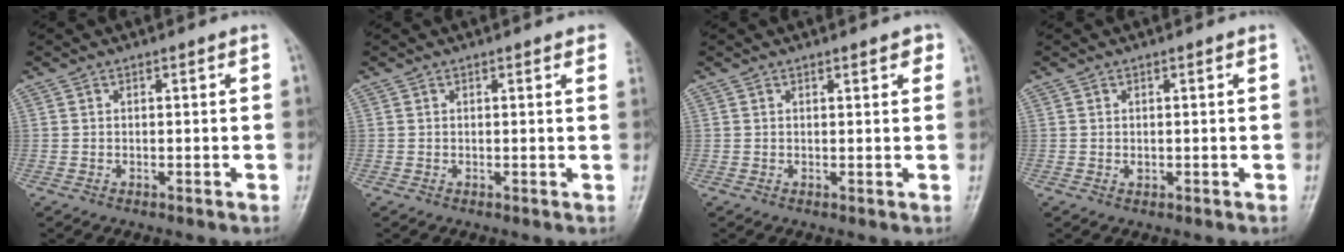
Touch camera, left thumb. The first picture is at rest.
{"total": 3.2, "force": [2.1, 0.7, 2.2], "torque": [-0.016, 0.004, 0.017]}
{"total": 2.0, "force": [1.2, 0.7, 1.5], "torque": [-0.011, -0.003, 0.014]}
{"total": 0.8, "force": [0.0, 0.5, 0.6], "torque": [-0.009, 0.004, 0.004]}